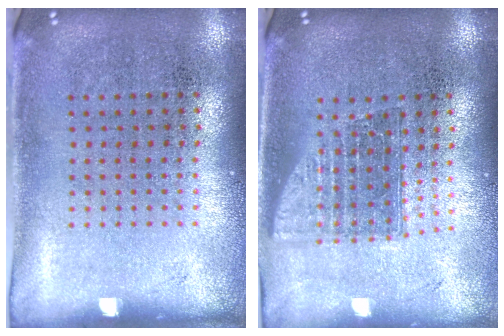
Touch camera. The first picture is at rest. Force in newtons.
{"total": 1.5, "press": 1.2, "slide": 0.9}